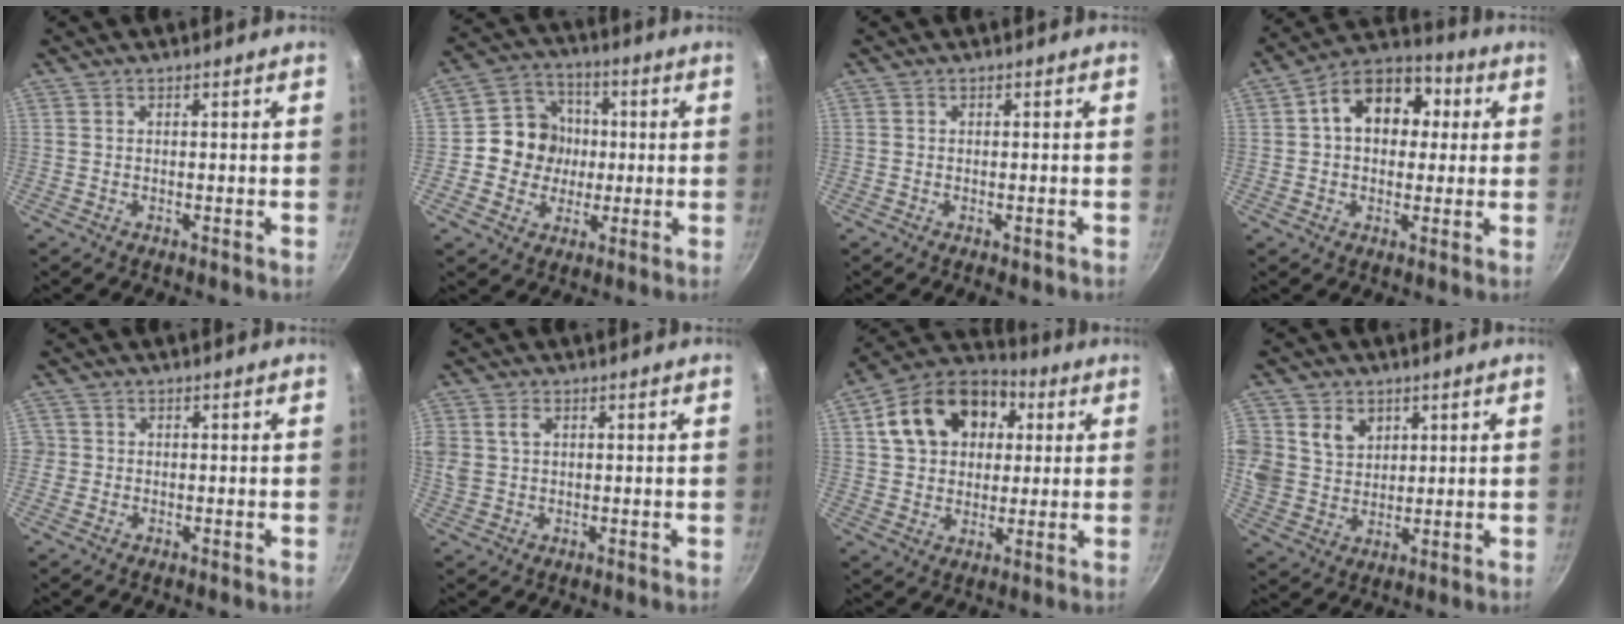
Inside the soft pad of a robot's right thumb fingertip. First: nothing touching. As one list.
[{"total": 10.7, "force": [-0.2, 9.9, 4.0], "torque": [-0.027, 0.020, -0.018]}, {"total": 1.4, "force": [-0.7, 0.5, 1.1], "torque": [-0.017, -0.001, -0.012]}, {"total": 13.9, "force": [2.6, 10.1, 9.2], "torque": [-0.100, 0.026, 0.020]}, {"total": 1.8, "force": [-0.4, 1.8, 0.3], "torque": [0.004, 0.006, -0.008]}, {"total": 5.9, "force": [1.6, 4.4, 3.5], "torque": [-0.071, 0.008, 0.032]}, {"total": 18.1, "force": [5.0, 13.4, 11.0], "torque": [-0.168, 0.026, 0.072]}, {"total": 12.5, "force": [4.4, 10.5, 5.2], "torque": [-0.103, -0.005, 0.089]}]